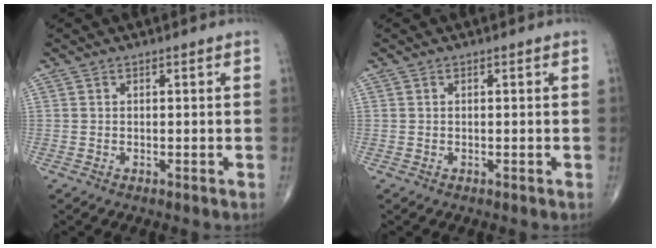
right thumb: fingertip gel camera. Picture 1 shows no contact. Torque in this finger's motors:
{"motor_torque": [0.23, 0.18, -0.08, -0.13, -0.02]}